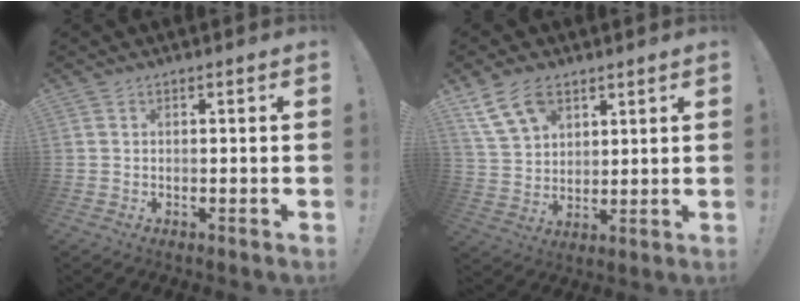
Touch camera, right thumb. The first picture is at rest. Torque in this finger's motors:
{"motor_torque": [-1.10, 2.00, 0.86, 1.18, 0.09]}